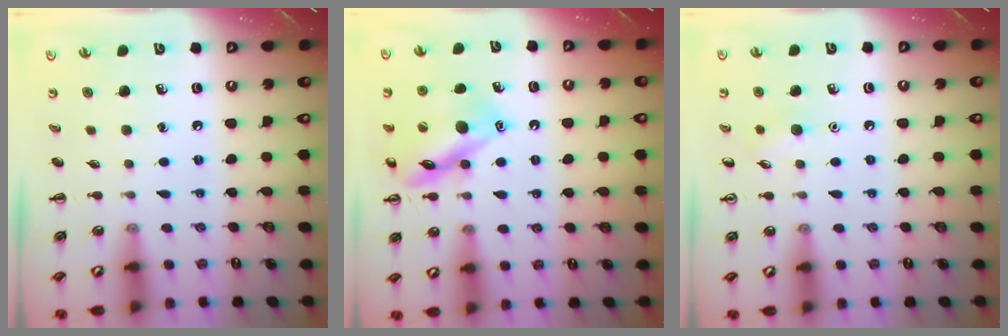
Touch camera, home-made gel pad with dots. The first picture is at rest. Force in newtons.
{"total": 14.0, "press": 13.9, "slide": 1.4}
{"total": 5.3, "press": 5.0, "slide": 1.6}